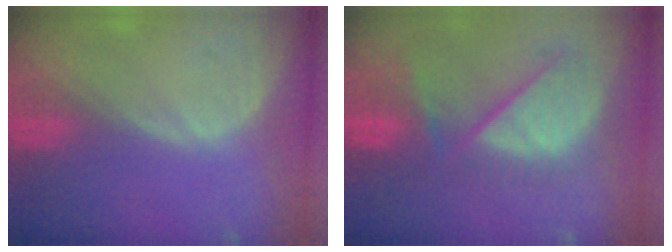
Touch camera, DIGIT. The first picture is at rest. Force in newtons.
{"total": 10.0, "press": 9.4, "slide": 3.2}